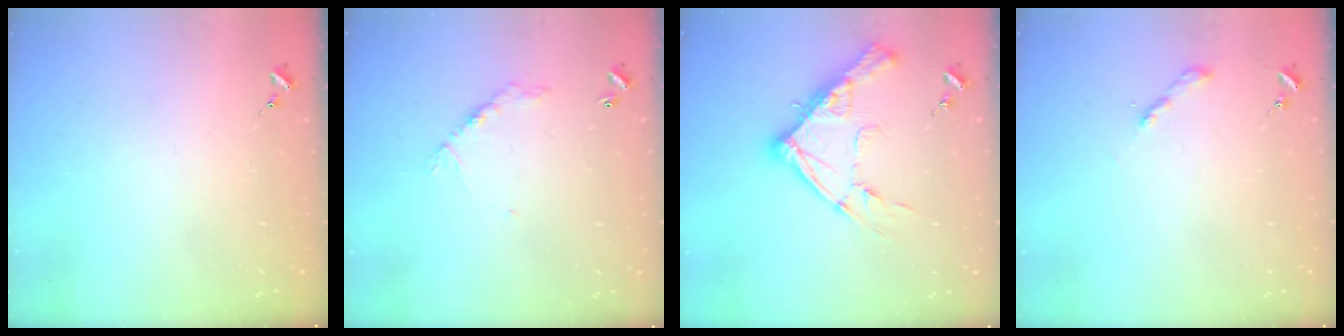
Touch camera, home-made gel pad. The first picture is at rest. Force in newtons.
{"total": 6.4, "press": 6.4, "slide": 0.4}
{"total": 16.4, "press": 16.3, "slide": 1.4}
{"total": 2.0, "press": 2.0, "slide": 0.2}